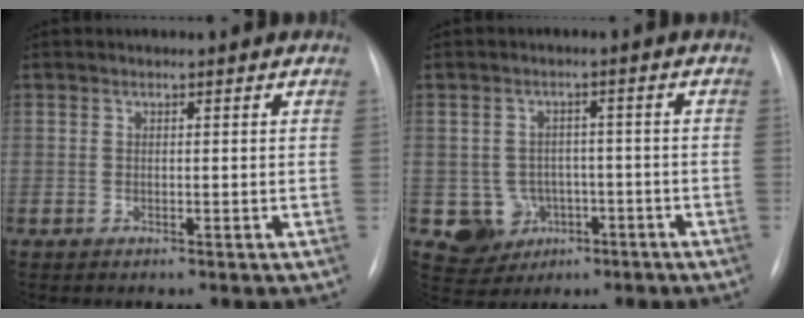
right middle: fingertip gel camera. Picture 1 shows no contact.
{"total": 6.5, "force": [-2.3, 6.0, 0.9], "torque": [-0.014, 0.012, -0.025]}